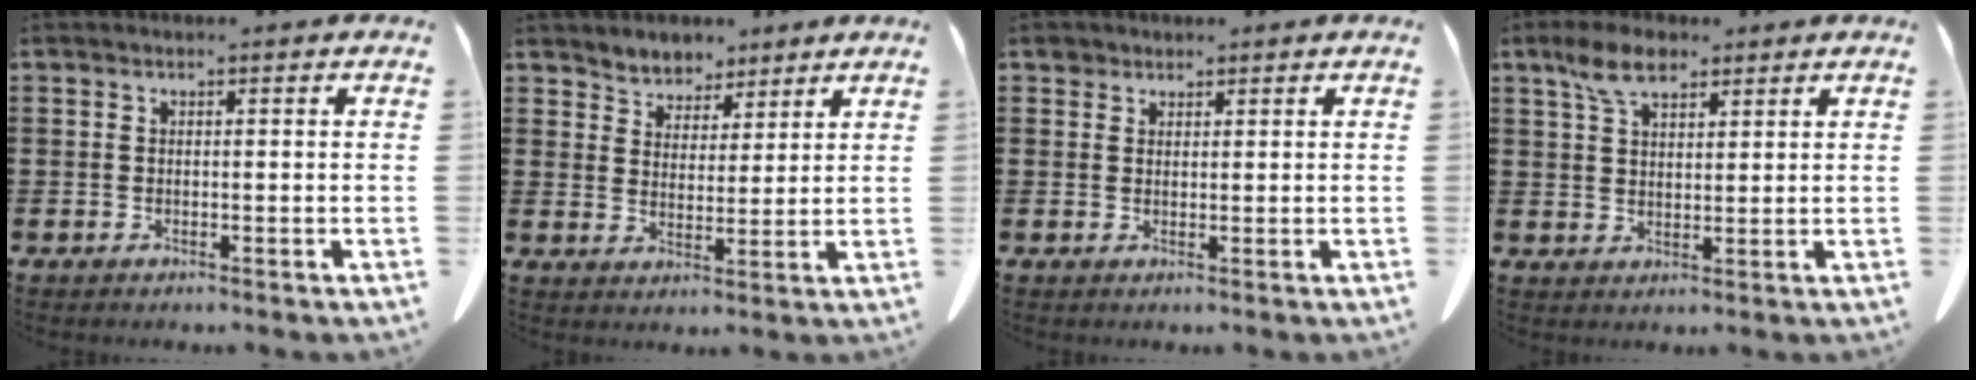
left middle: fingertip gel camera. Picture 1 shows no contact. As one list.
[{"total": 4.3, "force": [3.9, 1.8, -0.6], "torque": [-0.012, -0.016, 0.073]}, {"total": 1.6, "force": [1.4, 0.9, 0.2], "torque": [-0.009, 0.001, 0.028]}, {"total": 5.8, "force": [3.7, 2.6, 3.6], "torque": [-0.080, 0.007, 0.070]}]